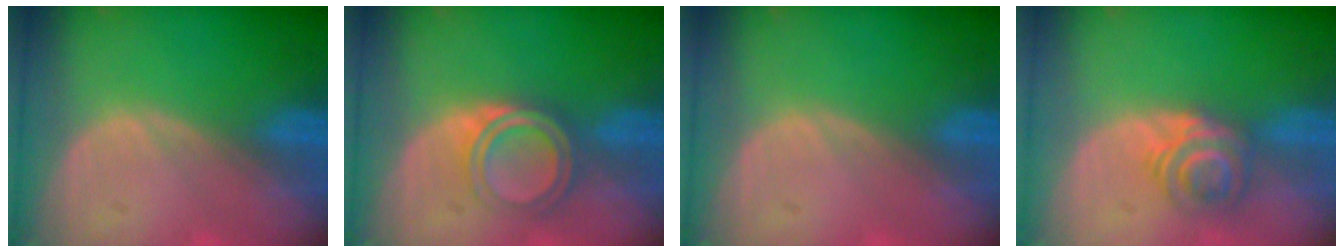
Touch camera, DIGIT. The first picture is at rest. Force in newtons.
{"total": 5.3, "press": 5.0, "slide": 1.8}
{"total": 0.0}
{"total": 6.1, "press": 5.2, "slide": 3.3}